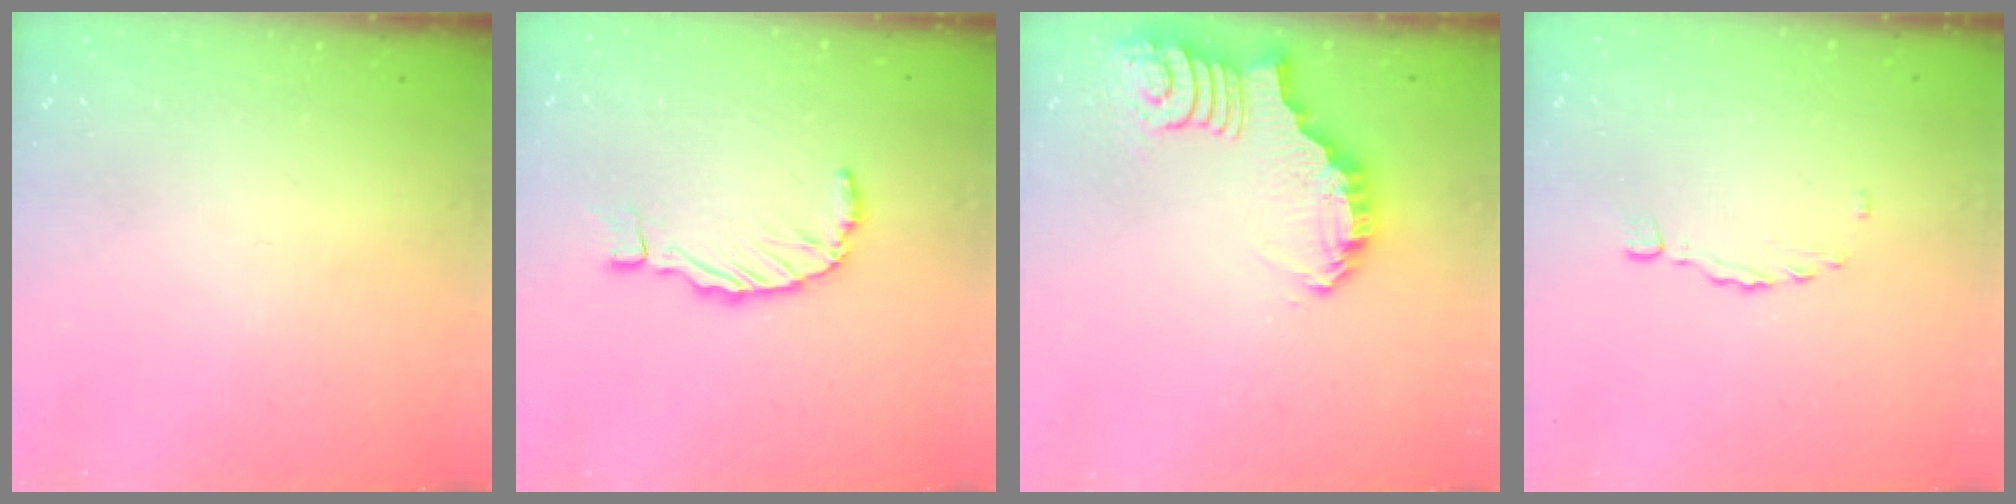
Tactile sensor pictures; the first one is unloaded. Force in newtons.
{"total": 3.4, "press": 3.4, "slide": 0.5}
{"total": 2.6, "press": 2.6, "slide": 0.4}
{"total": 0.6, "press": 0.5, "slide": 0.3}